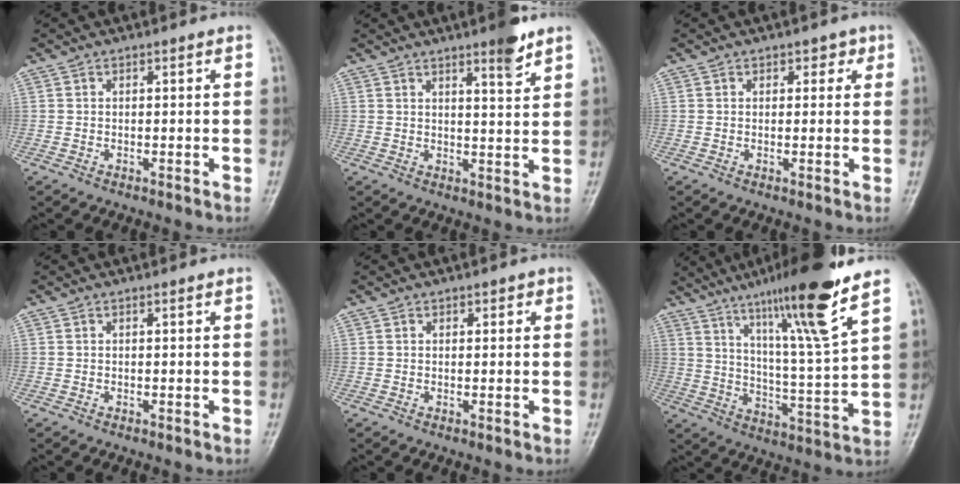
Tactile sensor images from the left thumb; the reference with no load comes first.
{"total": 5.1, "force": [3.6, 0.7, 3.6], "torque": [-0.043, -0.026, 0.051]}
{"total": 2.3, "force": [1.0, 1.7, 1.2], "torque": [0.009, -0.001, 0.008]}
{"total": 0.0}
{"total": 1.3, "force": [0.6, 0.9, 0.7], "torque": [0.002, 0.000, 0.005]}
{"total": 18.1, "force": [11.5, 0.7, 14.0], "torque": [-0.221, -0.055, 0.188]}